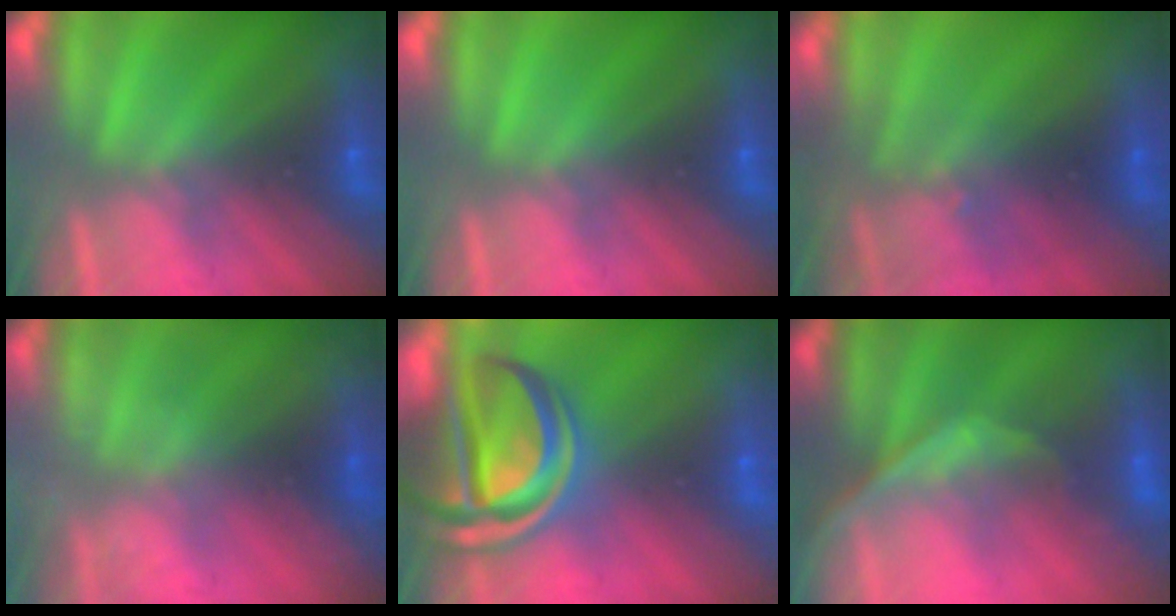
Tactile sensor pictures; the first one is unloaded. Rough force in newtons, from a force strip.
{"total": 0.0}
{"total": 3.0}
{"total": 1.3}
{"total": 7.0}
{"total": 1.1}